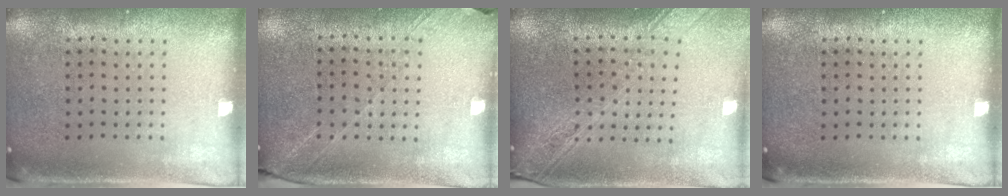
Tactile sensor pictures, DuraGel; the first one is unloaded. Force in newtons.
{"total": 1.4, "press": 1.3, "slide": 0.6}
{"total": 2.2, "press": 1.9, "slide": 1.2}
{"total": 0.0}